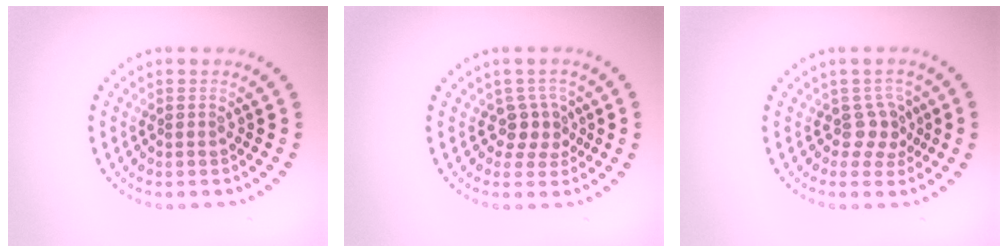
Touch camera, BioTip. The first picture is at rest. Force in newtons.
{"total": 2.5, "press": 1.9, "slide": 1.5}
{"total": 2.1, "press": 1.5, "slide": 1.5}